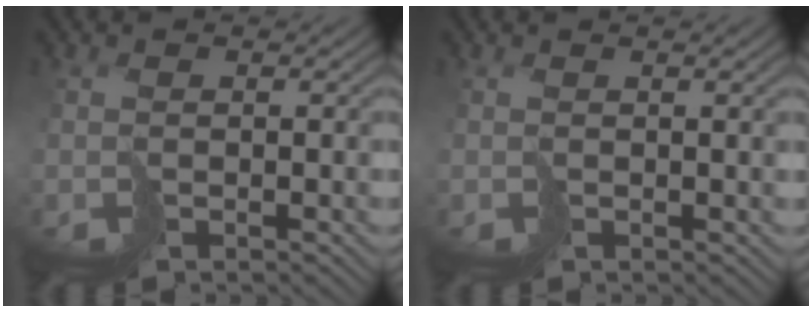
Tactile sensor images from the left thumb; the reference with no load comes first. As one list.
[{"total": 1.8, "force": [0.4, 0.4, 1.7], "torque": [-0.022, 0.004, 0.006]}]